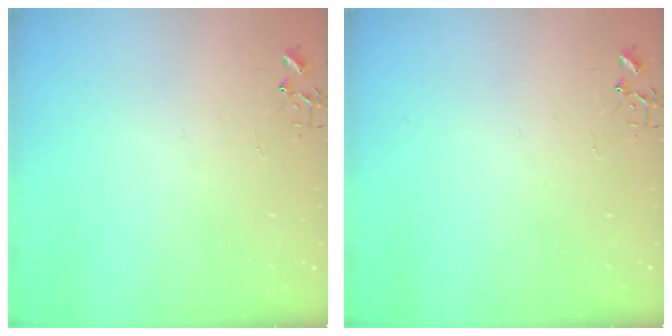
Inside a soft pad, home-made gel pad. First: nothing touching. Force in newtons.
{"total": 0.0}